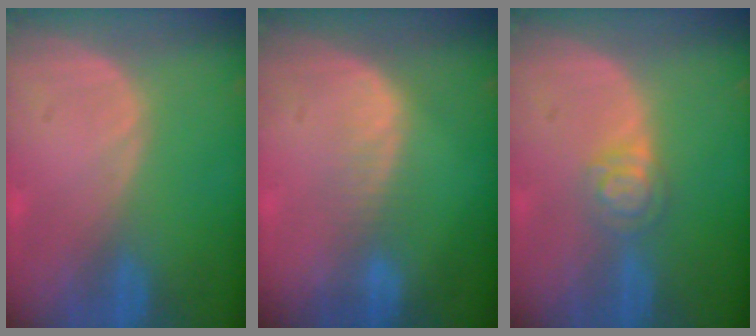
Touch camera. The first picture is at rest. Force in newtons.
{"total": 2.4, "press": 2.4, "slide": 0.2}
{"total": 4.0, "press": 3.6, "slide": 1.8}